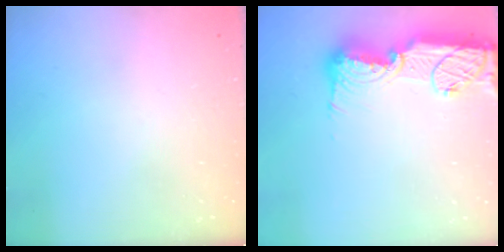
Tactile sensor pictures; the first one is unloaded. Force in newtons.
{"total": 17.3, "press": 17.2, "slide": 1.5}